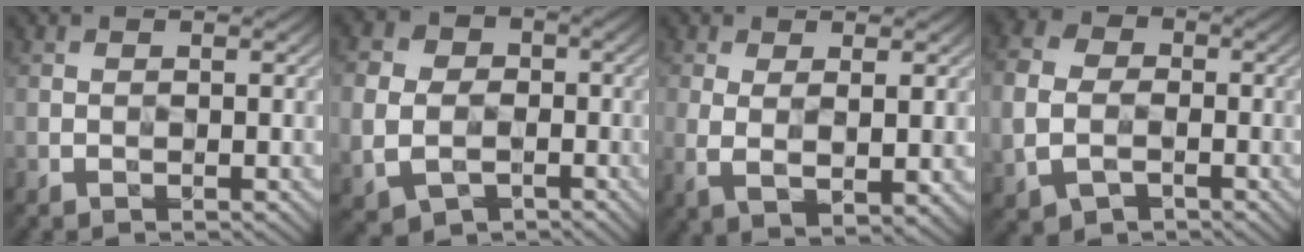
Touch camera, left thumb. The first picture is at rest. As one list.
[{"total": 9.3, "force": [-1.8, 8.3, 3.8], "torque": [-0.133, -0.012, -0.053]}, {"total": 4.6, "force": [0.7, 1.8, 4.2], "torque": [-0.096, -0.014, 0.017]}, {"total": 7.6, "force": [-1.9, 6.2, 4.0], "torque": [-0.122, -0.013, -0.053]}]